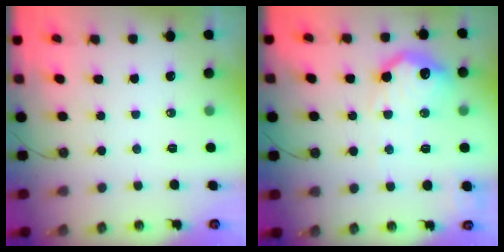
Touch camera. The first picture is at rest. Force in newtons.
{"total": 16.8, "press": 16.8, "slide": 1.1}